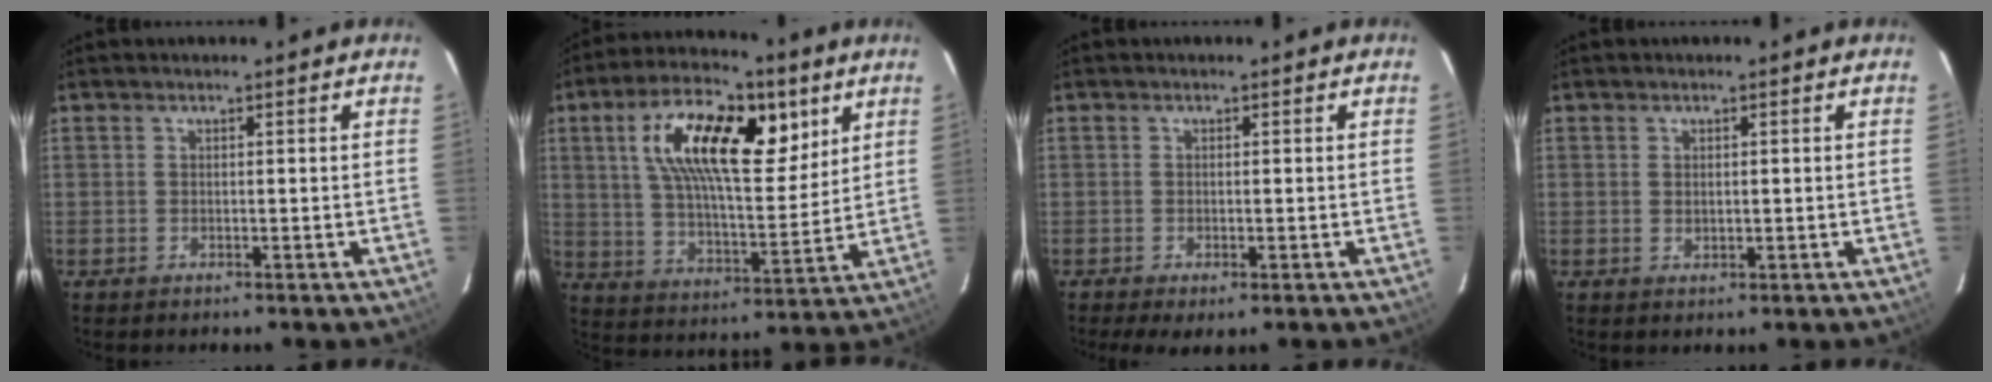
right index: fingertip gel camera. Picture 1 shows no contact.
{"total": 19.3, "force": [7.8, 8.5, 15.5], "torque": [-0.276, 0.023, 0.126]}
{"total": 3.1, "force": [-1.8, 1.1, 2.4], "torque": [-0.049, -0.013, -0.026]}
{"total": 1.1, "force": [0.2, 0.8, 0.7], "torque": [-0.011, 0.001, 0.005]}